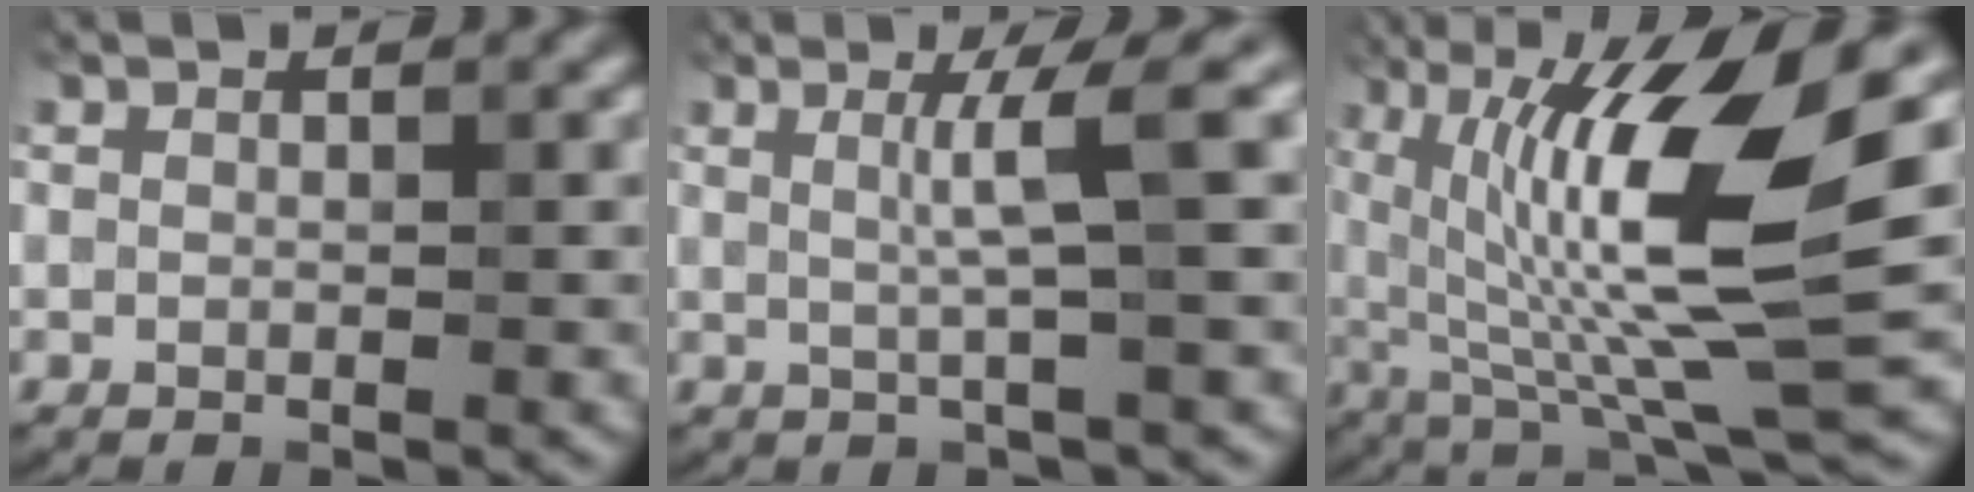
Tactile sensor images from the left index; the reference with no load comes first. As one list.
[{"total": 3.9, "force": [0.8, 0.1, 3.8], "torque": [-0.066, 0.010, 0.013]}, {"total": 12.9, "force": [1.8, 2.8, 12.5], "torque": [-0.214, -0.001, 0.035]}]